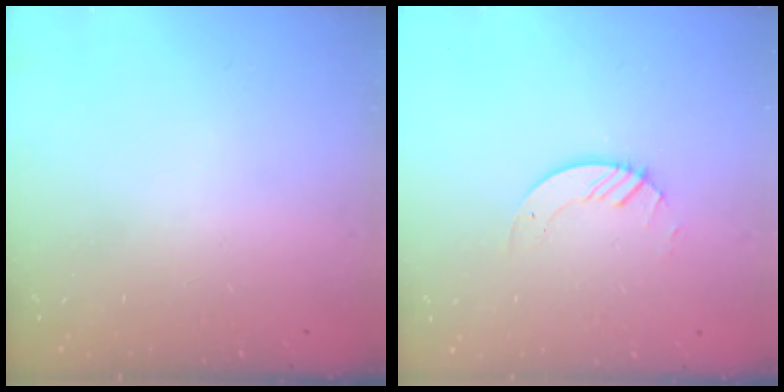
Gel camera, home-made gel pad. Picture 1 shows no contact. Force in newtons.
{"total": 2.8, "press": 2.8, "slide": 0.3}